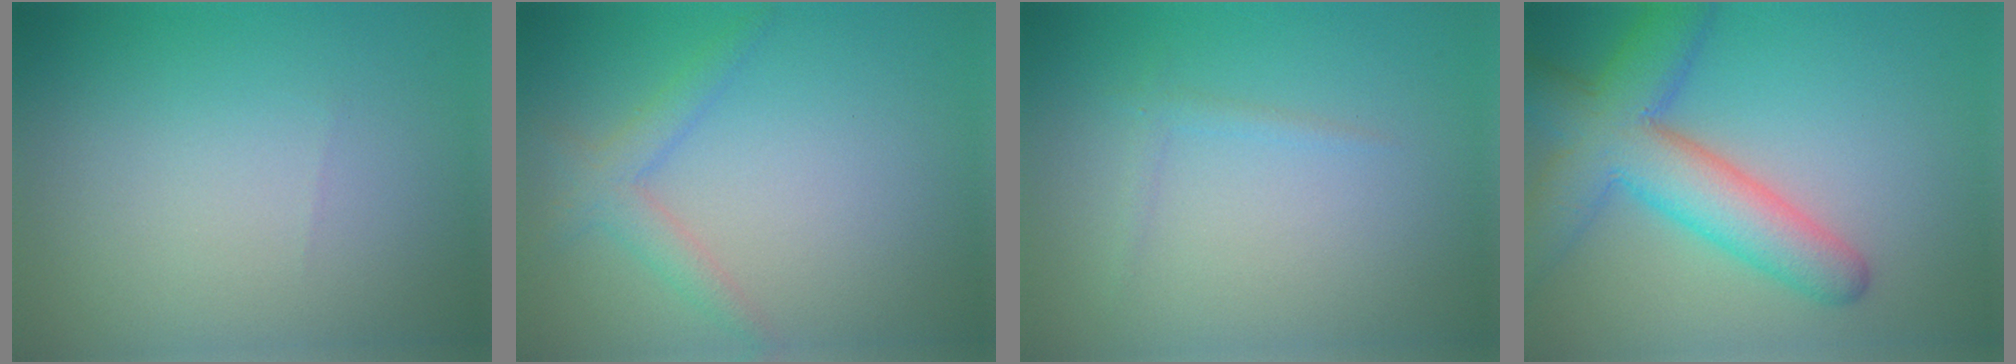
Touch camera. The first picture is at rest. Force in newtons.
{"total": 2.3, "press": 2.3, "slide": 0.1}
{"total": 0.8, "press": 0.8, "slide": 0.0}
{"total": 8.1, "press": 8.1, "slide": 0.3}